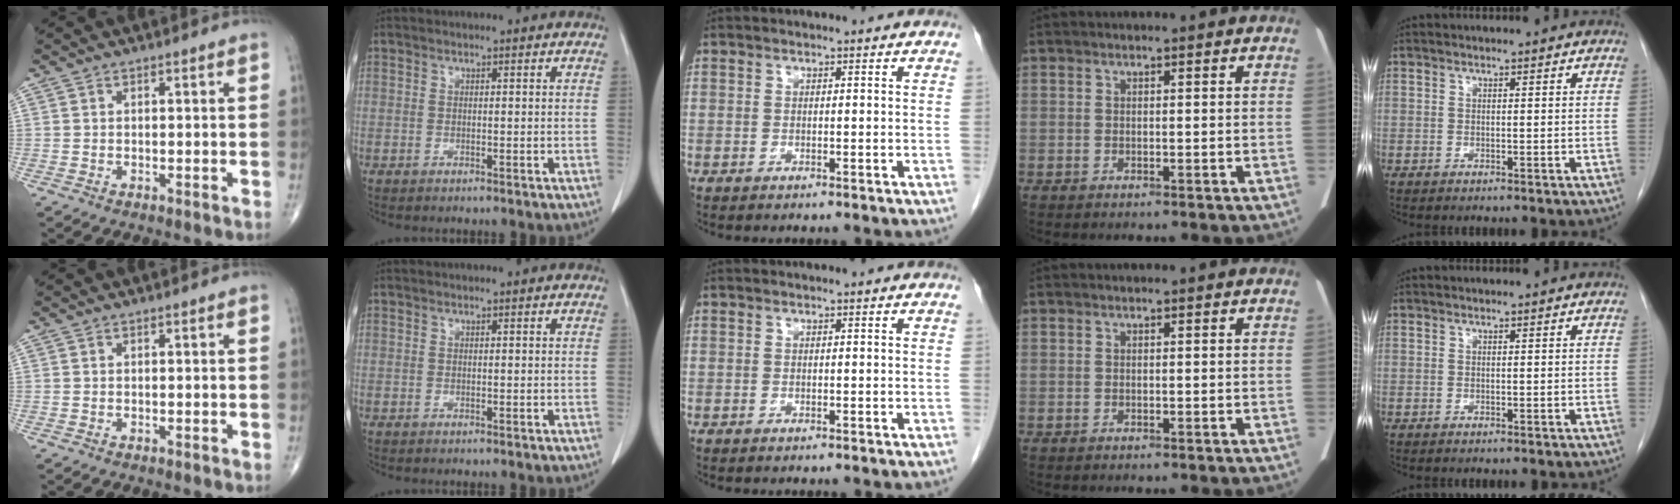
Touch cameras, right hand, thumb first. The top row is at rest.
{}